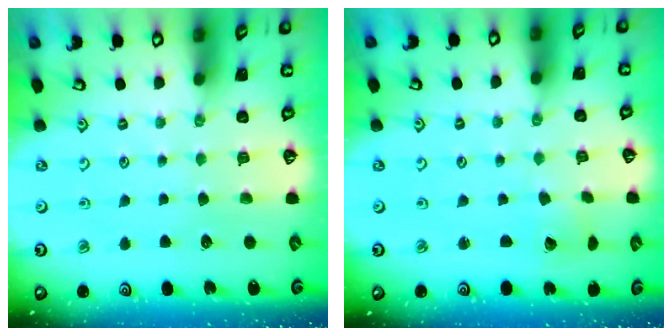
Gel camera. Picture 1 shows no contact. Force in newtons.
{"total": 3.0, "press": 3.0, "slide": 0.2}